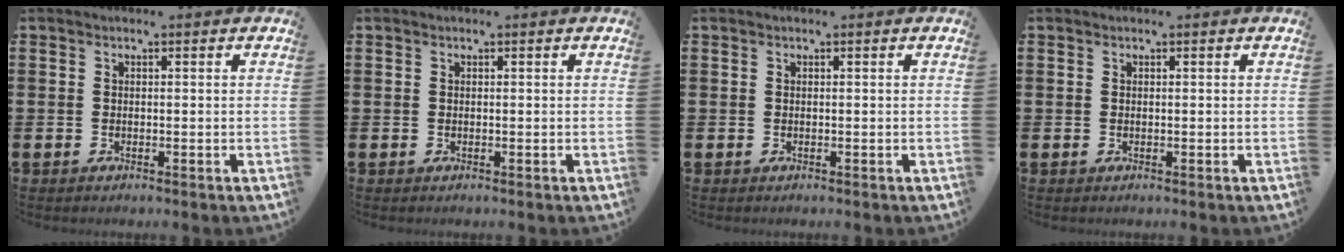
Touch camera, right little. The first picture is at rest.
{"total": 0.0}
{"total": 0.0}
{"total": 0.0}